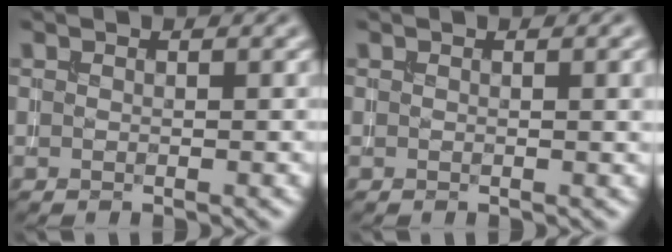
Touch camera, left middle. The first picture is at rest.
{"total": 1.3, "force": [0.4, 0.2, 1.2], "torque": [-0.012, -0.001, 0.006]}